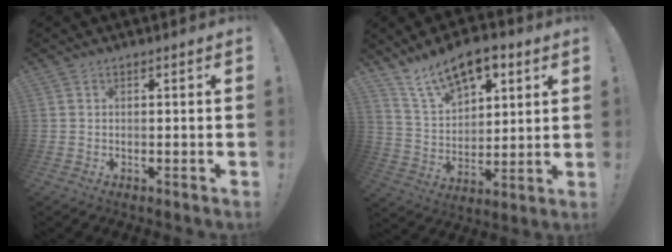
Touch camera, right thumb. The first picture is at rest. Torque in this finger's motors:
{"motor_torque": [0.51, 1.44, 0.24, 0.14, 0.25]}